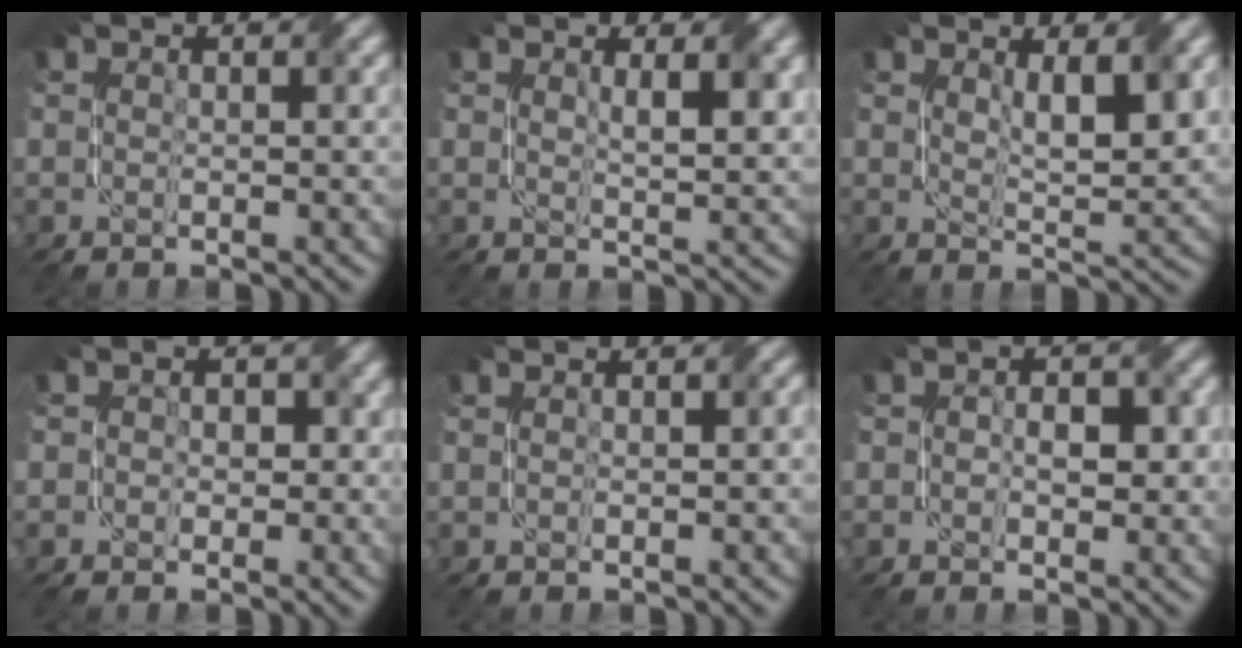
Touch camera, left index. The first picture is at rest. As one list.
[{"total": 2.9, "force": [1.3, 0.8, 2.4], "torque": [-0.036, -0.006, 0.025]}, {"total": 3.9, "force": [1.6, 1.2, 3.4], "torque": [-0.062, -0.008, 0.030]}, {"total": 3.1, "force": [0.5, 2.8, 1.3], "torque": [0.001, 0.005, -0.022]}, {"total": 0.8, "force": [0.0, 0.2, 0.8], "torque": [-0.014, -0.001, 0.000]}, {"total": 2.6, "force": [-0.1, 1.6, 2.1], "torque": [-0.023, 0.001, -0.003]}]